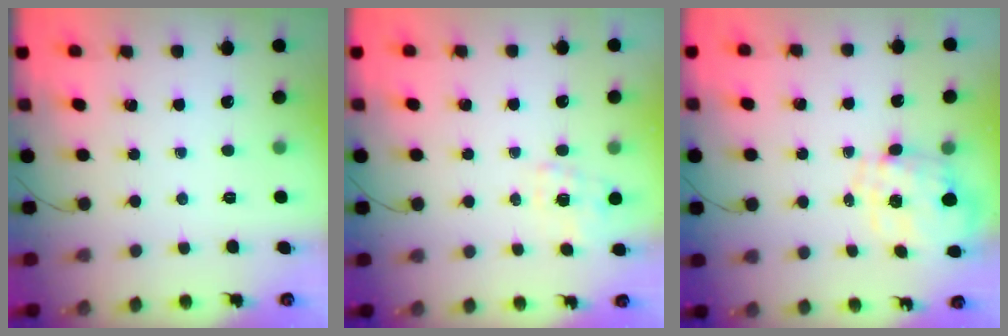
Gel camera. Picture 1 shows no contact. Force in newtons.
{"total": 2.3, "press": 2.1, "slide": 1.0}
{"total": 2.1, "press": 1.7, "slide": 1.1}